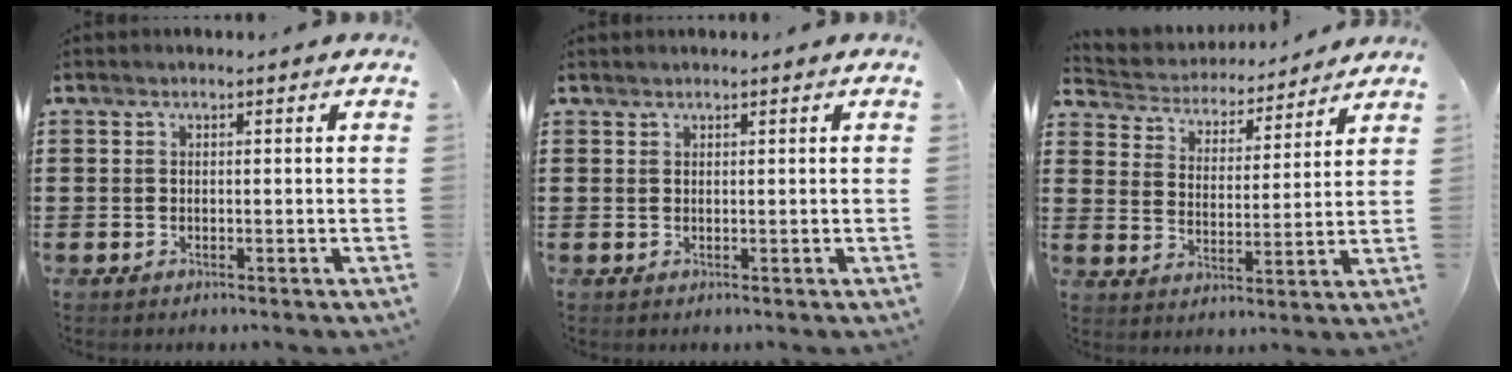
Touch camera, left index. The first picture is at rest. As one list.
[{"total": 0.5, "force": [0.5, 0.1, 0.1], "torque": [-0.004, 0.000, 0.010]}, {"total": 4.0, "force": [4.0, 0.5, -0.1], "torque": [-0.023, -0.031, 0.064]}]